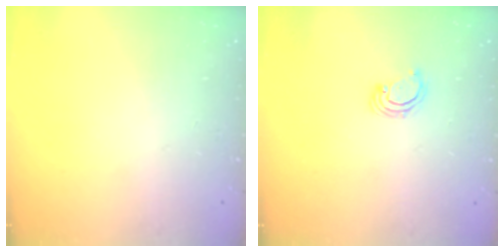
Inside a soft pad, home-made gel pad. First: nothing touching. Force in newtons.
{"total": 2.4, "press": 2.4, "slide": 0.2}